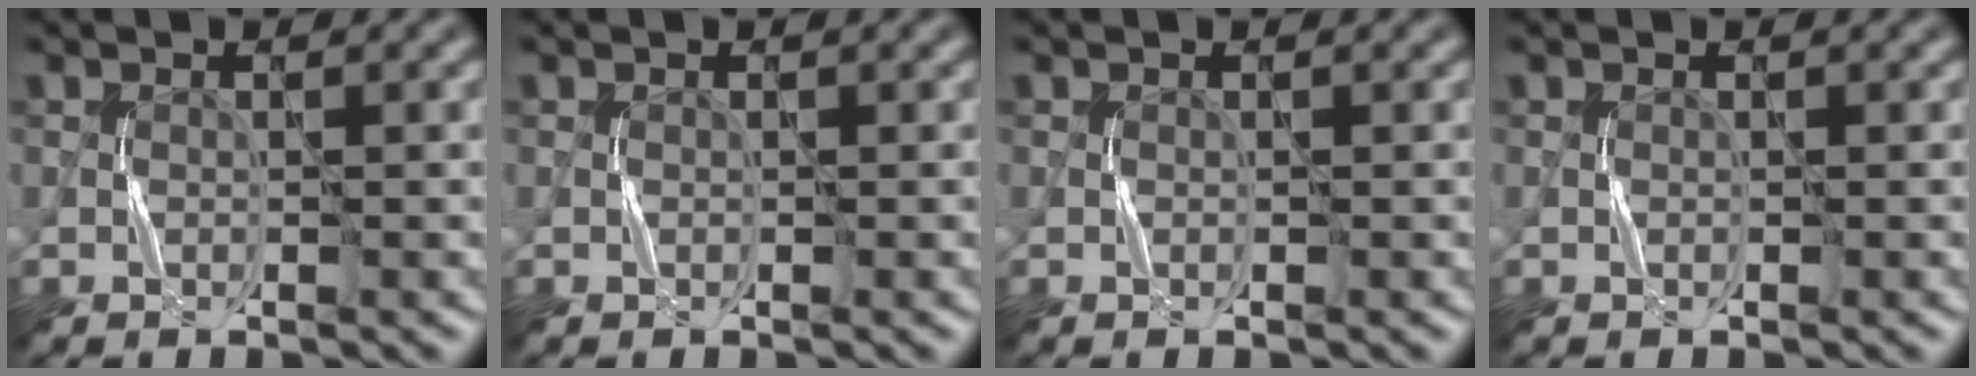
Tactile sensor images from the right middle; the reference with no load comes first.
{"total": 0.0}
{"total": 0.0}
{"total": 0.0}